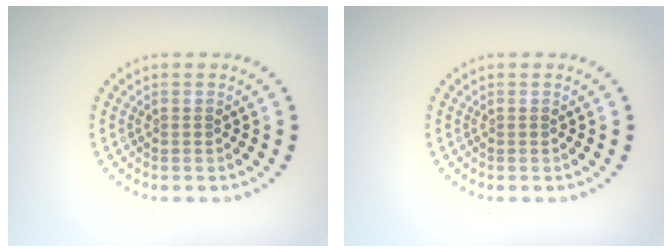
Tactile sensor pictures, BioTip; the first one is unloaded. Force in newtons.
{"total": 0.0}